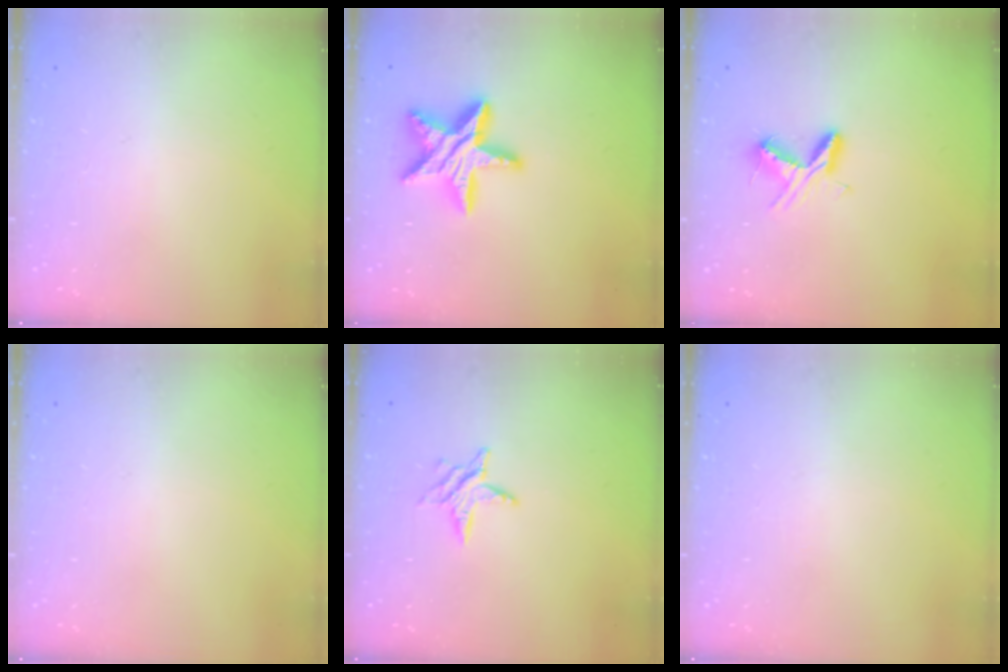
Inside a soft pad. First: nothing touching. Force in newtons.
{"total": 17.9, "press": 17.8, "slide": 1.7}
{"total": 6.7, "press": 6.7, "slide": 0.6}
{"total": 0.0}
{"total": 5.8, "press": 5.8, "slide": 0.5}
{"total": 0.0}